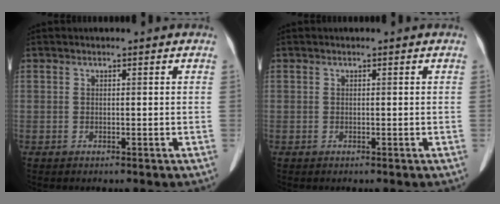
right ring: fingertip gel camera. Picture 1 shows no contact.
{"total": 0.0}